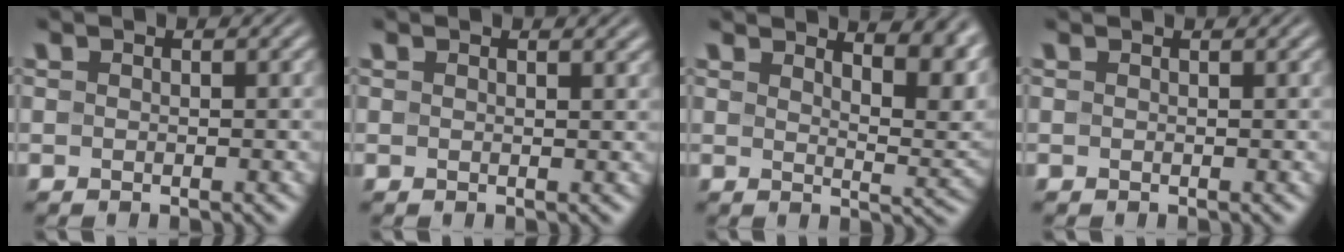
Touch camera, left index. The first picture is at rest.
{"total": 1.0, "force": [0.9, 0.2, 0.5], "torque": [-0.004, 0.001, 0.012]}
{"total": 8.1, "force": [5.6, 2.7, 5.3], "torque": [-0.045, 0.017, 0.067]}
{"total": 0.5, "force": [0.5, 0.1, 0.0], "torque": [0.002, 0.000, 0.007]}